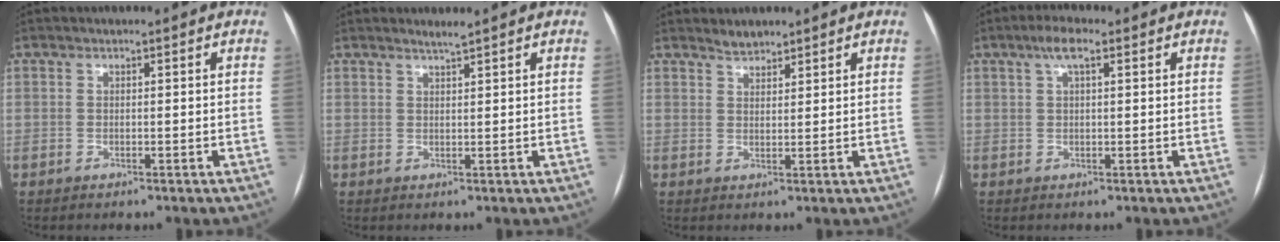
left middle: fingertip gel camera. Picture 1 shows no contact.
{"total": 1.4, "force": [1.2, -0.5, 0.4], "torque": [-0.015, -0.005, 0.026]}
{"total": 2.1, "force": [2.0, 0.5, 0.4], "torque": [-0.010, 0.002, 0.038]}
{"total": 3.6, "force": [1.9, 0.7, 3.0], "torque": [-0.064, 0.014, 0.036]}